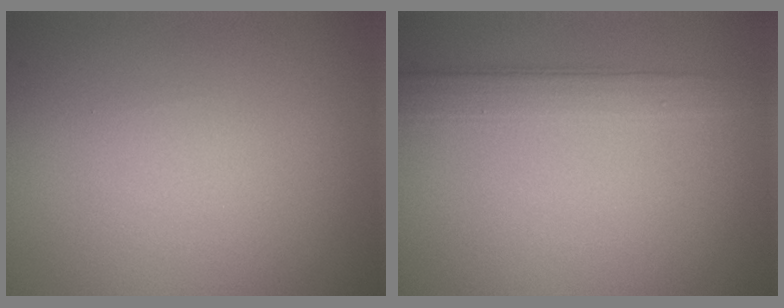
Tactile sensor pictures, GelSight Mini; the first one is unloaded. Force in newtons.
{"total": 3.1, "press": 3.1, "slide": 0.2}